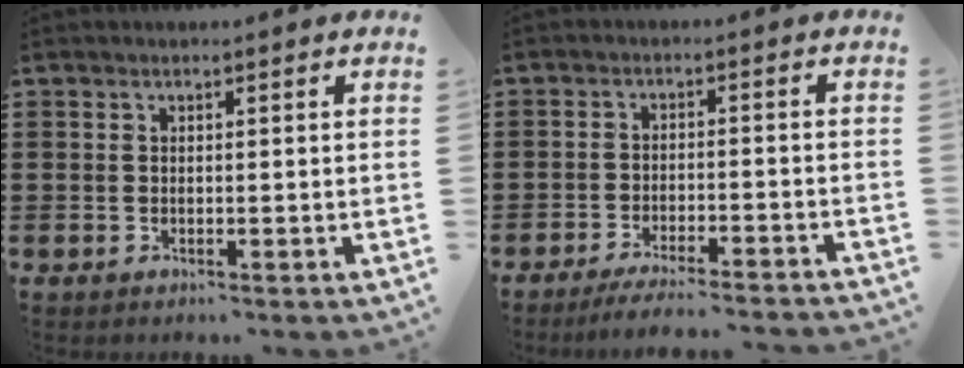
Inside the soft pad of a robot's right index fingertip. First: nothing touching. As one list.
[{"total": 3.8, "force": [-3.6, -0.2, 1.3], "torque": [-0.021, -0.005, -0.071]}]